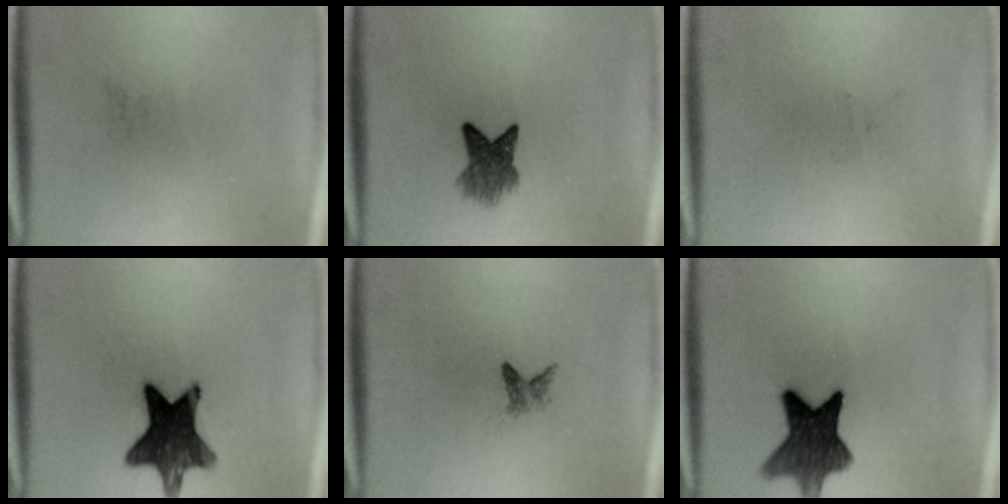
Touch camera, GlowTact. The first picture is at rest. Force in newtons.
{"total": 4.7}
{"total": 0.0}
{"total": 13.3}
{"total": 1.4}
{"total": 10.3}